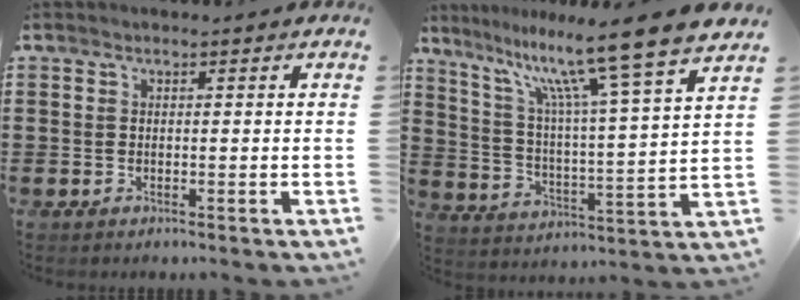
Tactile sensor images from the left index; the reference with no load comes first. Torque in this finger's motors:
{"motor_torque": [1.39, -0.75, 1.05, 0.21]}